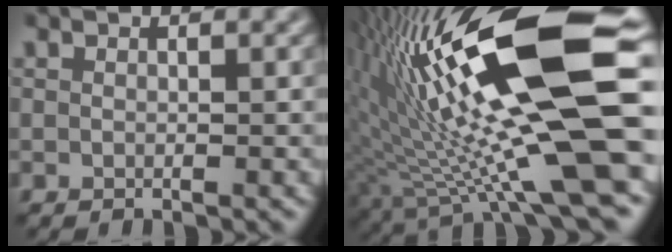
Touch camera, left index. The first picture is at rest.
{"total": 19.3, "force": [1.4, 4.9, 18.6], "torque": [-0.333, 0.018, 0.019]}